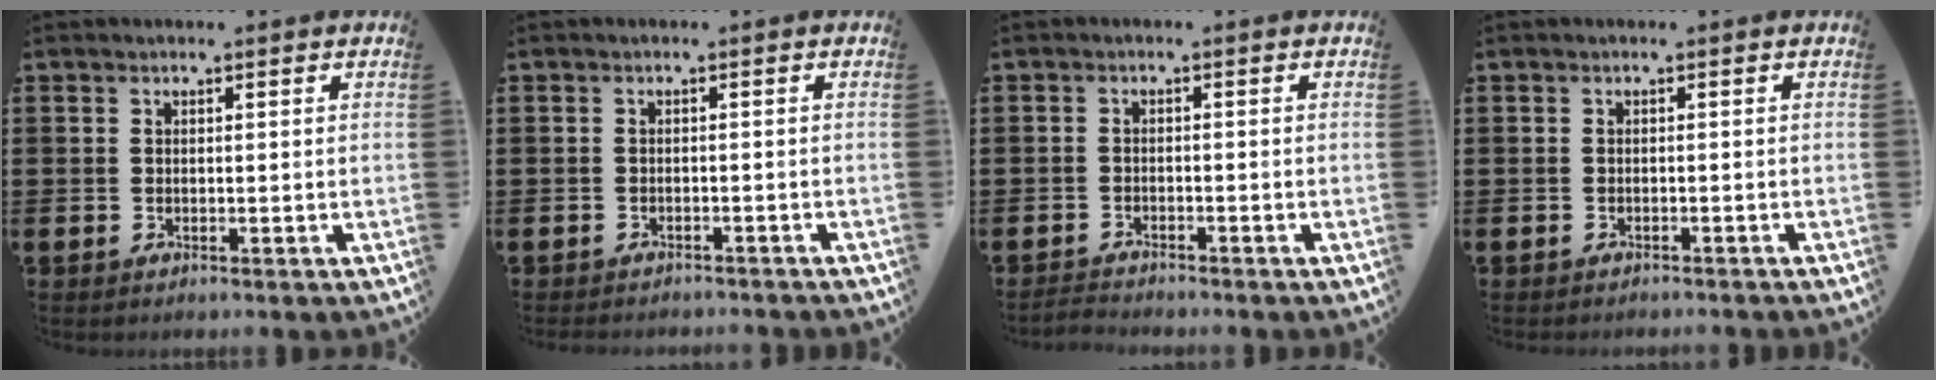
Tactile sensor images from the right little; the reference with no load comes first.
{"total": 0.9, "force": [-0.9, 0.0, 0.0], "torque": [-0.001, 0.001, -0.019]}
{"total": 1.3, "force": [-1.3, 0.1, 0.0], "torque": [-0.005, 0.002, -0.028]}
{"total": 0.5, "force": [-0.5, -0.1, 0.0], "torque": [0.001, -0.001, -0.011]}